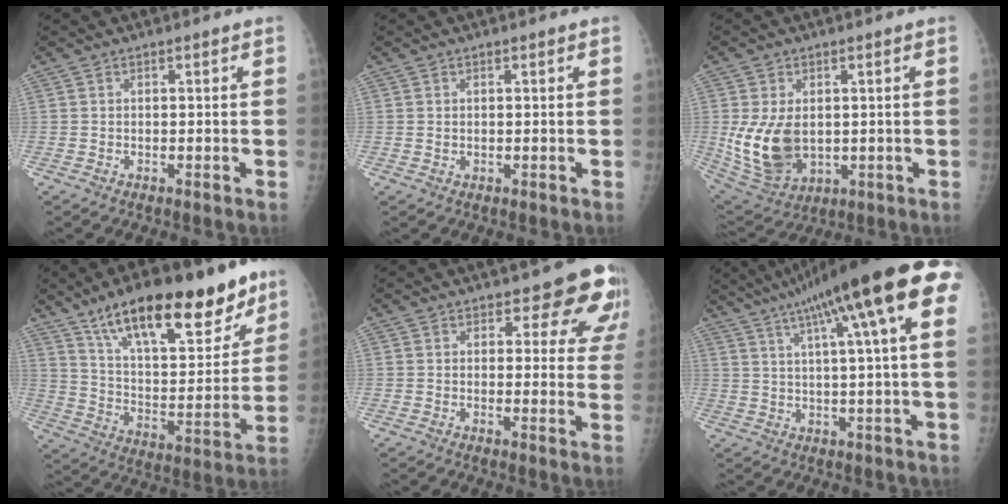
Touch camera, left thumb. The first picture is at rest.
{"total": 0.6, "force": [0.2, 0.5, 0.3], "torque": [-0.003, -0.001, 0.004]}
{"total": 12.4, "force": [0.1, 8.3, 9.2], "torque": [-0.166, -0.013, 0.027]}
{"total": 26.4, "force": [17.1, 9.9, 17.4], "torque": [-0.232, -0.051, 0.278]}
{"total": 10.1, "force": [7.4, 4.8, 5.0], "torque": [-0.007, -0.037, 0.070]}
{"total": 23.1, "force": [10.5, 3.4, 20.3], "torque": [-0.307, 0.023, 0.142]}